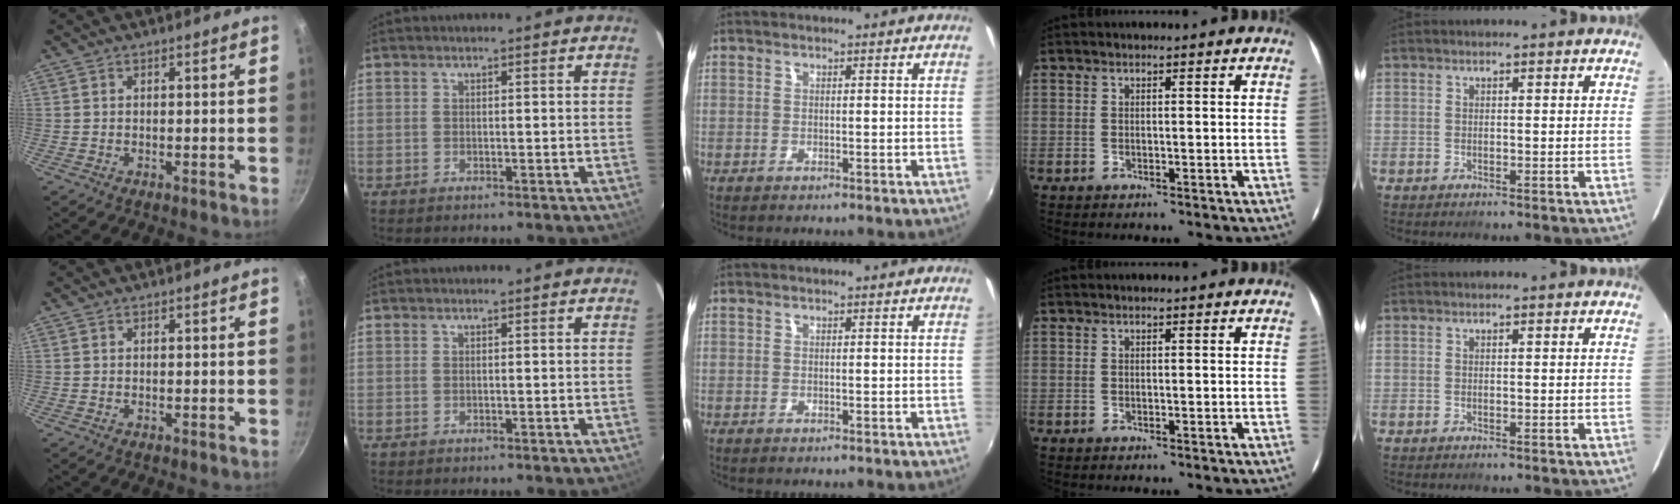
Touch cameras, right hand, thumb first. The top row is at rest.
{}